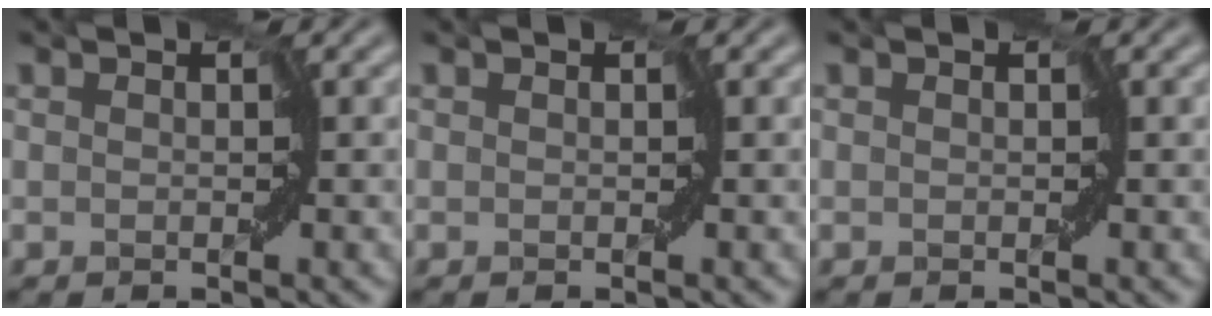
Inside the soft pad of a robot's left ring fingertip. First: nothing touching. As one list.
[{"total": 0.0}, {"total": 0.0}]